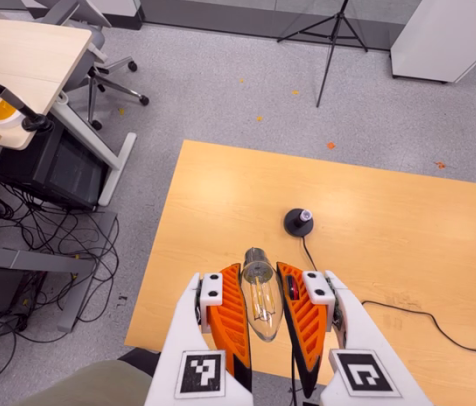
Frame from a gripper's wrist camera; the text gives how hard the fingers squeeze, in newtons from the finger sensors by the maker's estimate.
{"total": 20.7, "left": 22.2, "right": 19.2}